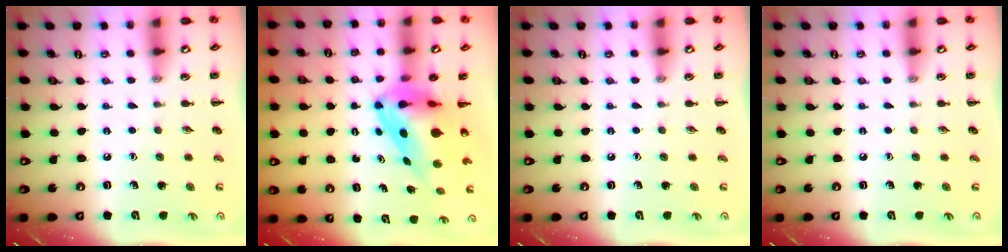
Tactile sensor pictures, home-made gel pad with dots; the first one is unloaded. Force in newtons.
{"total": 7.5, "press": 7.1, "slide": 2.4}
{"total": 0.0}
{"total": 0.0}